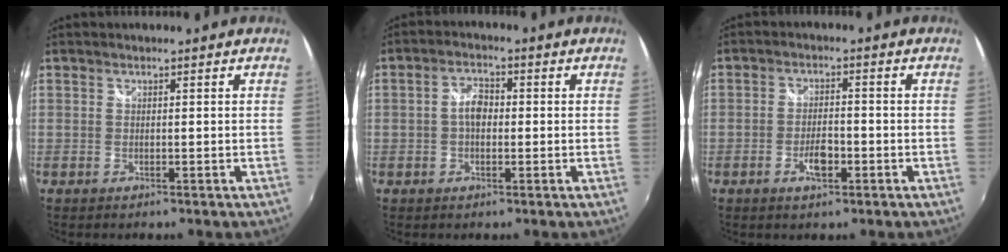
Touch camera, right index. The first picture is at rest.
{"total": 3.9, "force": [-0.2, 2.5, 2.9], "torque": [-0.054, 0.011, -0.005]}
{"total": 4.5, "force": [-2.1, 1.9, 3.5], "torque": [-0.072, 0.000, -0.036]}